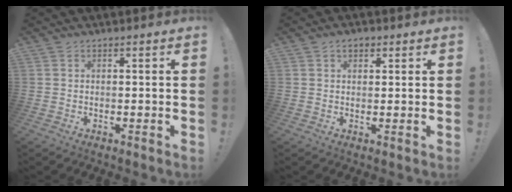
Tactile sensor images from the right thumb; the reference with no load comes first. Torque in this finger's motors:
{"motor_torque": [0.04, 0.19, 0.06, -0.07, 0.00]}